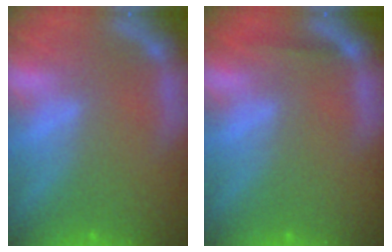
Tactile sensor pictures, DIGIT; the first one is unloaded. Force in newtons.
{"total": 0.9}